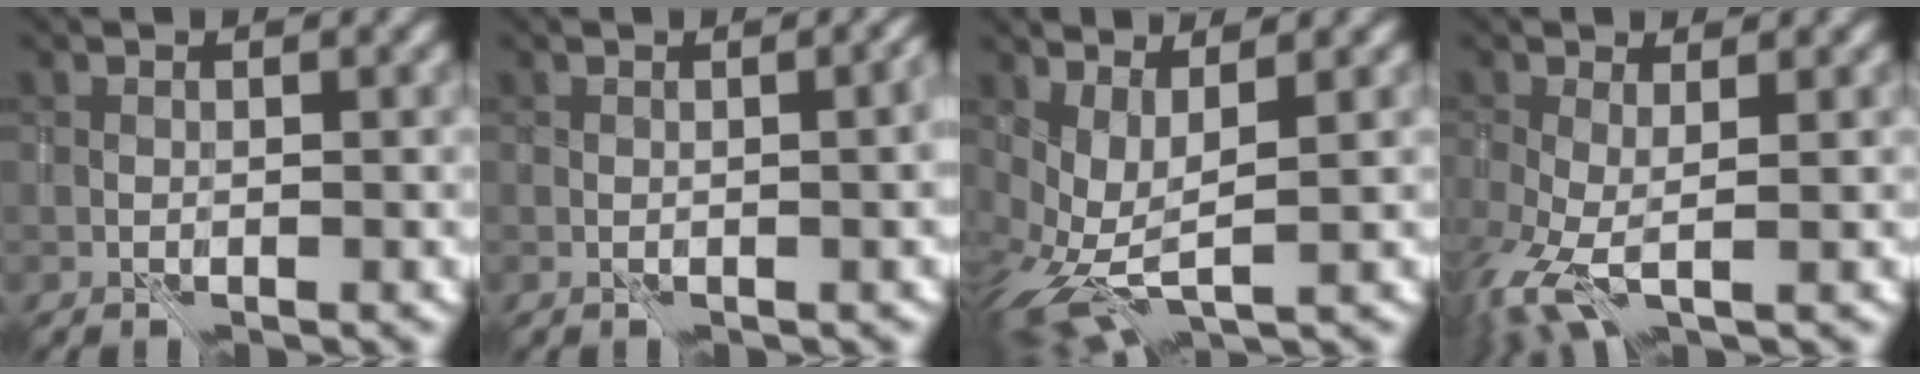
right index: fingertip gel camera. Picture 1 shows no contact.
{"total": 4.0, "force": [-0.3, 1.8, 3.5], "torque": [-0.013, 0.004, 0.007]}
{"total": 4.2, "force": [0.2, 1.8, 3.8], "torque": [-0.096, -0.008, 0.003]}
{"total": 3.5, "force": [-1.2, 1.3, 3.1], "torque": [-0.087, -0.017, -0.031]}